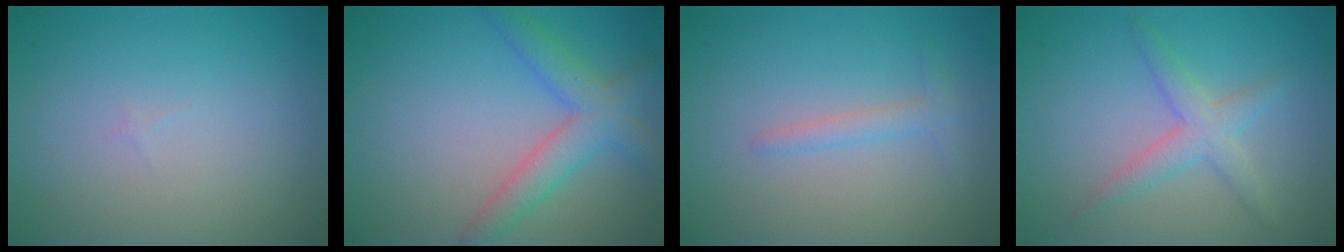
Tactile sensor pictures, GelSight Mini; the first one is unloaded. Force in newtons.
{"total": 4.1, "press": 4.1, "slide": 0.2}
{"total": 1.5, "press": 1.5, "slide": 0.1}
{"total": 2.8, "press": 2.8, "slide": 0.2}